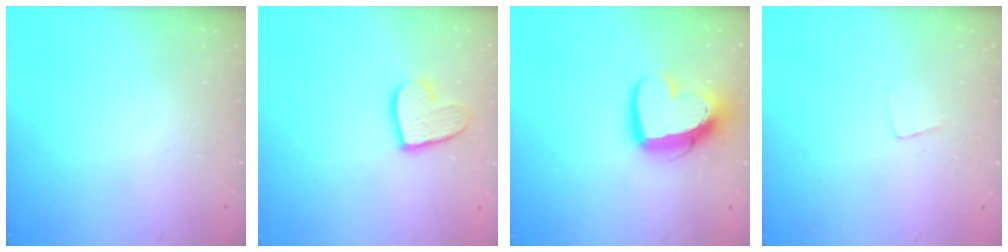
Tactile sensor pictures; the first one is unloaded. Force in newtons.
{"total": 11.9, "press": 11.9, "slide": 0.9}
{"total": 14.0, "press": 13.9, "slide": 1.7}
{"total": 3.3, "press": 3.3, "slide": 0.2}